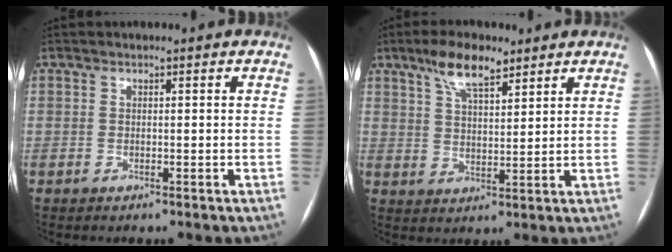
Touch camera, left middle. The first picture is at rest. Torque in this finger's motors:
{"motor_torque": [0.83, -0.82, 0.19, 0.06]}